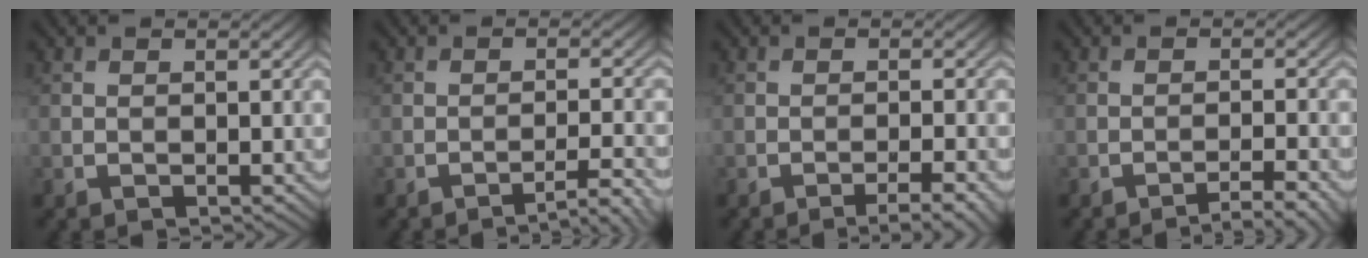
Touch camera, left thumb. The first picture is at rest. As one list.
[{"total": 2.9, "force": [-2.3, -0.4, 1.6], "torque": [-0.025, 0.007, -0.033]}, {"total": 3.3, "force": [-2.3, -0.1, 2.4], "torque": [-0.040, 0.006, -0.034]}, {"total": 3.0, "force": [-2.5, -0.5, 1.7], "torque": [-0.027, 0.008, -0.037]}]